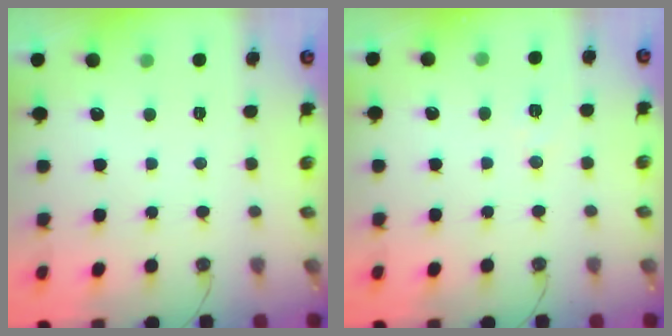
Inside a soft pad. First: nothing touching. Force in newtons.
{"total": 7.3, "press": 5.8, "slide": 4.4}